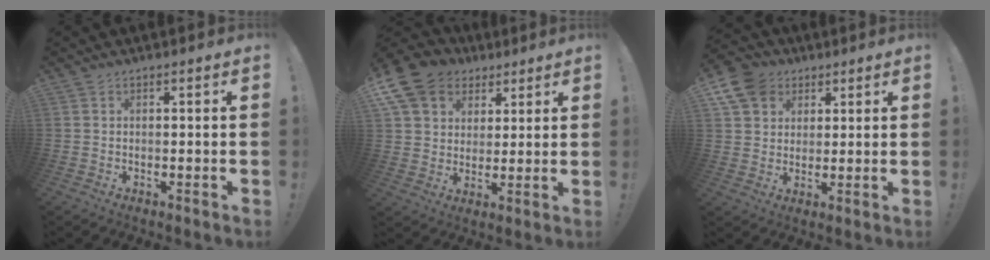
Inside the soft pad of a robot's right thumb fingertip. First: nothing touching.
{"total": 12.9, "force": [6.5, 10.0, 5.0], "torque": [-0.087, -0.033, 0.132]}
{"total": 10.1, "force": [4.6, 8.2, 3.6], "torque": [-0.061, -0.026, 0.090]}